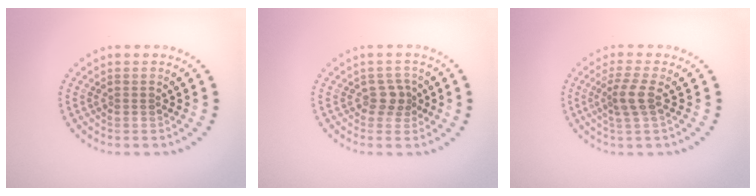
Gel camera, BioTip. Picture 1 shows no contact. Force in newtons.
{"total": 1.8, "press": 1.4, "slide": 1.1}
{"total": 2.5, "press": 1.9, "slide": 1.6}